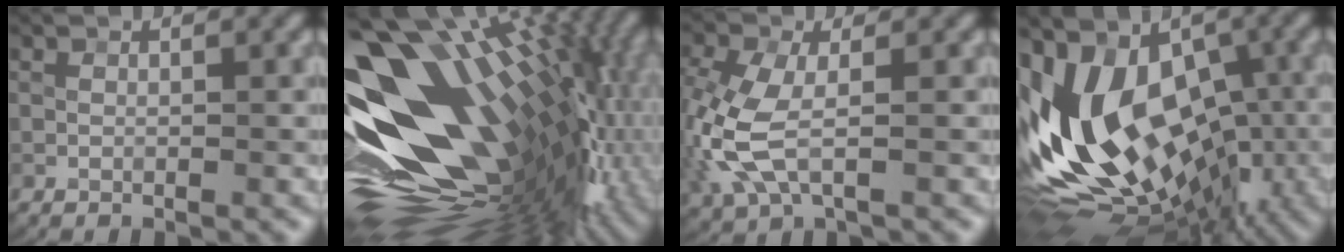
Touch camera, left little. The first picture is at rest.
{"total": 18.8, "force": [1.5, 10.0, 15.9], "torque": [-0.285, -0.021, 0.033]}
{"total": 5.4, "force": [-1.3, 2.6, 4.6], "torque": [-0.133, -0.001, -0.030]}
{"total": 16.1, "force": [-0.5, 10.6, 12.1], "torque": [-0.231, -0.009, -0.011]}